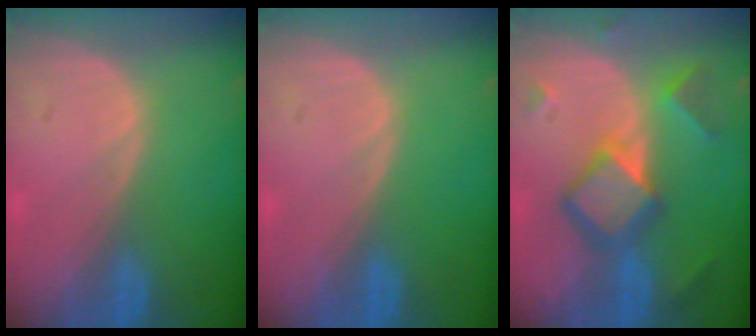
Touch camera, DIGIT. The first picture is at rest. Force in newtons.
{"total": 0.0}
{"total": 7.9, "press": 7.8, "slide": 0.5}